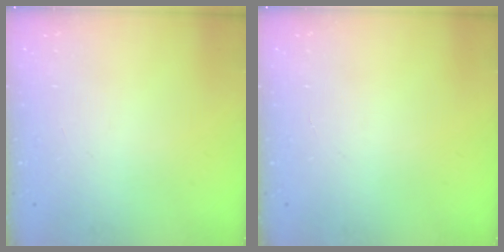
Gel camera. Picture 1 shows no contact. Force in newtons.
{"total": 0.0}